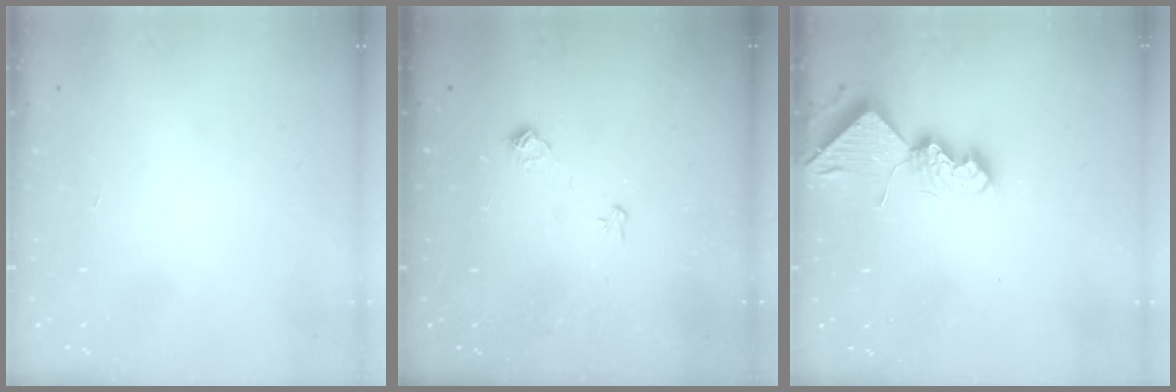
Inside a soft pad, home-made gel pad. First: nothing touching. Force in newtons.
{"total": 7.8, "press": 7.8, "slide": 0.8}
{"total": 10.0, "press": 9.9, "slide": 1.0}